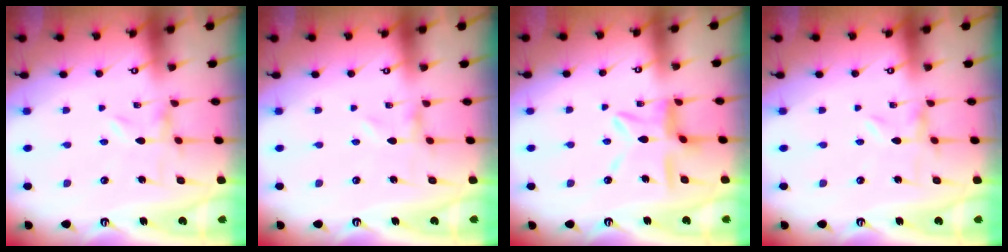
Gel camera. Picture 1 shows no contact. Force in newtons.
{"total": 0.0}
{"total": 11.7, "press": 11.7, "slide": 1.1}
{"total": 0.0}